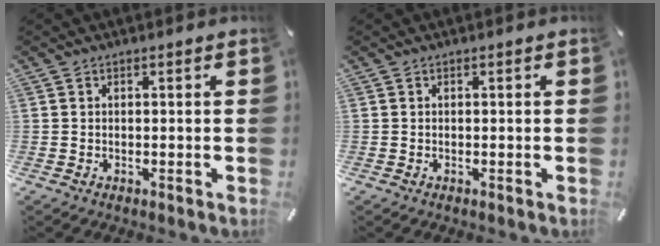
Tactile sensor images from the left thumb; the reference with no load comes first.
{"total": 0.0}